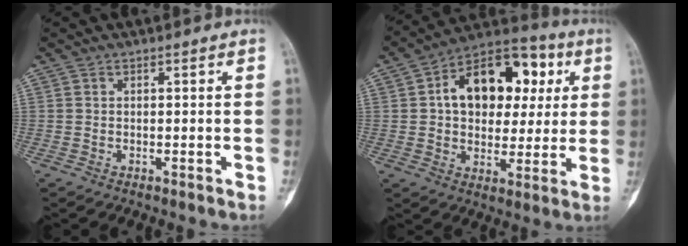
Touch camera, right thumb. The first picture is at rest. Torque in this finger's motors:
{"motor_torque": [1.45, 2.54, 1.54, 0.24, 0.10]}